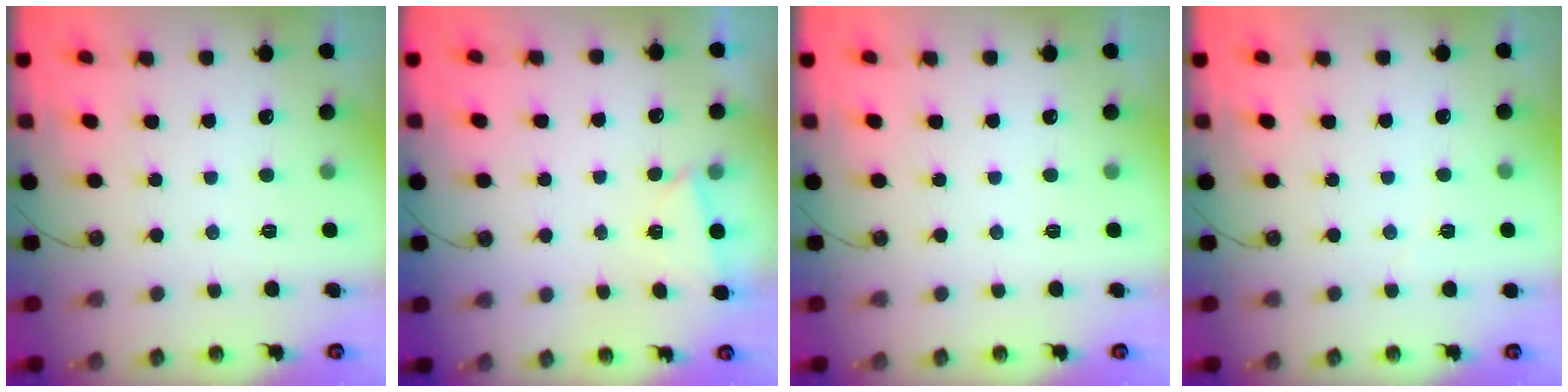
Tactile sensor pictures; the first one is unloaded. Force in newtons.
{"total": 0.6, "press": 0.0, "slide": 0.6}
{"total": 0.0}
{"total": 1.6, "press": 1.4, "slide": 0.6}